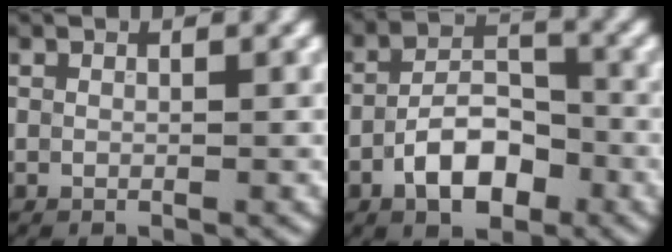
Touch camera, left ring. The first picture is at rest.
{"total": 5.8, "force": [-2.7, 2.9, 4.2], "torque": [-0.064, 0.010, -0.051]}